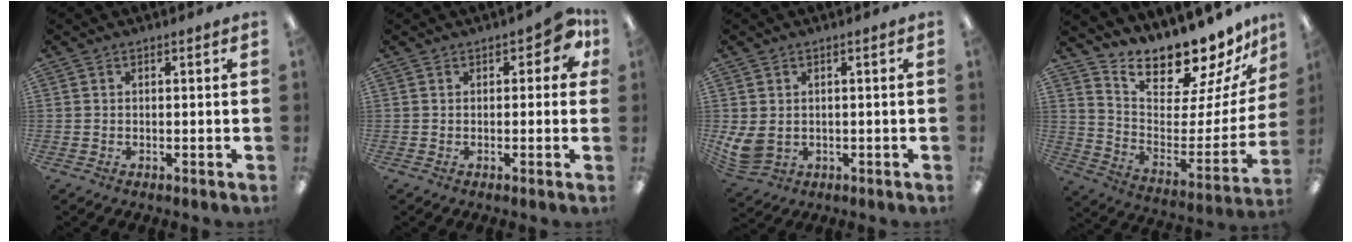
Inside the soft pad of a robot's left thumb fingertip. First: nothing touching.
{"total": 5.4, "force": [2.0, 2.9, 4.1], "torque": [-0.048, 0.001, 0.031]}
{"total": 5.5, "force": [0.5, 4.3, 3.5], "torque": [-0.080, -0.006, 0.011]}
{"total": 15.4, "force": [14.4, 3.7, 4.1], "torque": [-0.061, -0.142, 0.243]}